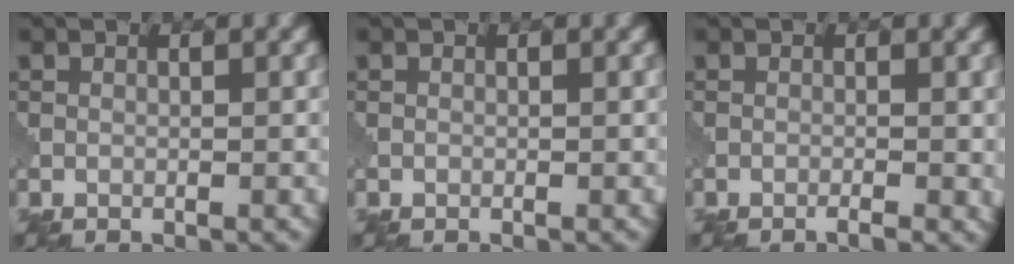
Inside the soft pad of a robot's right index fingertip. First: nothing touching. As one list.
[{"total": 0.0}, {"total": 1.3, "force": [-0.6, 0.2, 1.1], "torque": [-0.017, 0.000, -0.013]}]